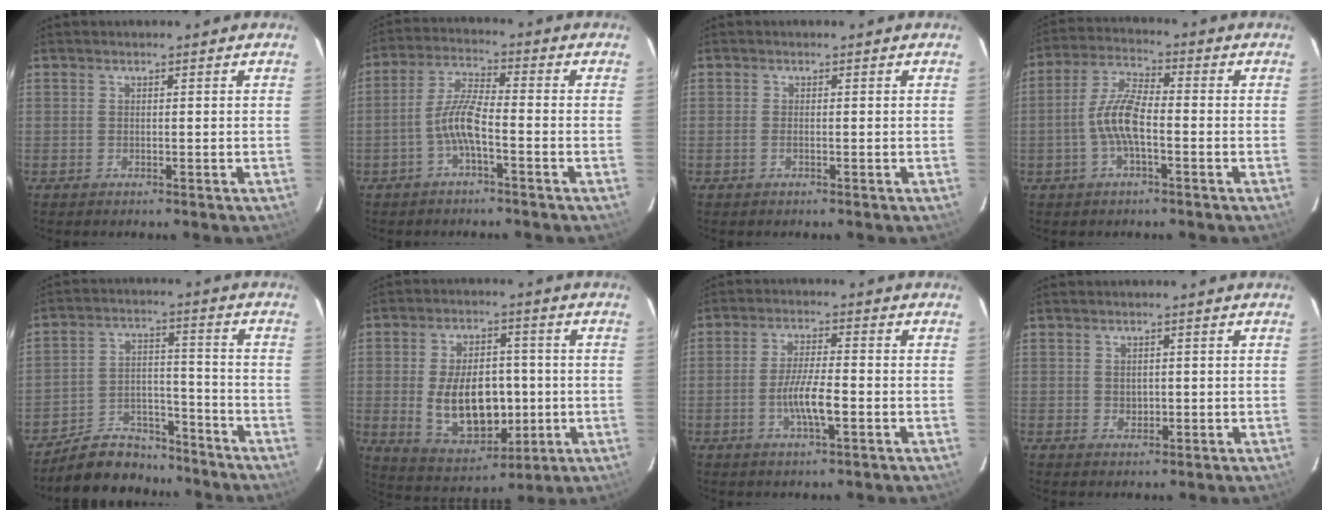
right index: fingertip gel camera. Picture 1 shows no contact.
{"total": 6.2, "force": [-2.6, 1.0, 5.5], "torque": [-0.120, 0.012, -0.050]}
{"total": 1.0, "force": [-0.3, 0.2, 0.9], "torque": [-0.019, 0.000, -0.007]}
{"total": 7.9, "force": [-2.1, 2.4, 7.3], "torque": [-0.154, 0.011, -0.042]}
{"total": 12.1, "force": [-10.8, 4.9, 2.3], "torque": [-0.059, 0.033, -0.168]}
{"total": 14.7, "force": [-1.5, 9.0, 11.6], "torque": [-0.224, -0.003, 0.001]}
{"total": 6.6, "force": [-2.1, 1.0, 6.2], "torque": [-0.120, -0.003, -0.040]}
{"total": 1.6, "force": [0.2, 1.5, 0.6], "torque": [-0.006, 0.001, 0.007]}